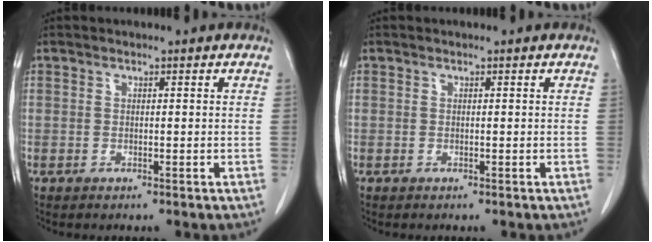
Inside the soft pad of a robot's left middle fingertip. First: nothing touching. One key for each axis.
{"total": 0.0}